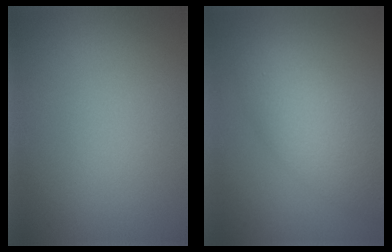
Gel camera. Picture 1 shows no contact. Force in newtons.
{"total": 5.2, "press": 5.2, "slide": 0.1}